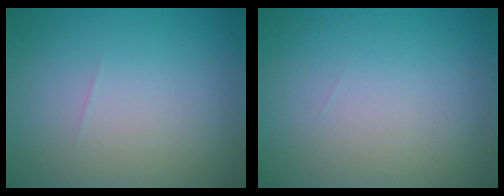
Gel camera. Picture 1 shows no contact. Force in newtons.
{"total": 0.0}